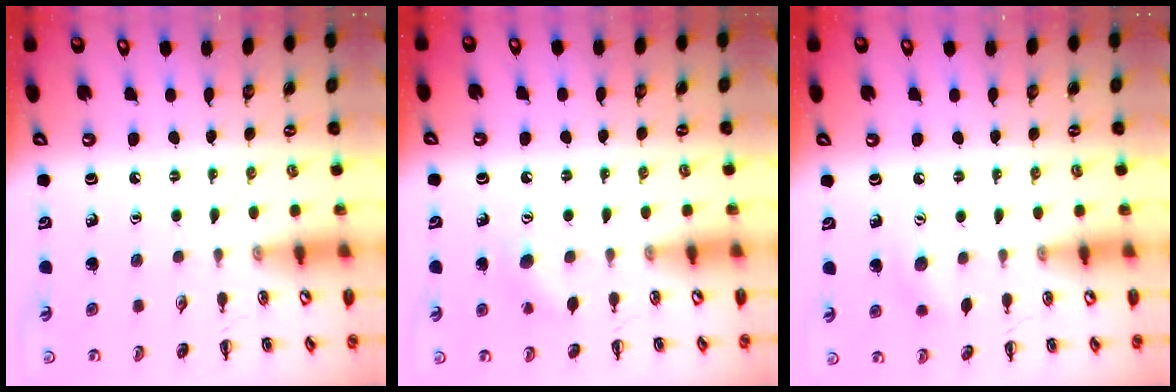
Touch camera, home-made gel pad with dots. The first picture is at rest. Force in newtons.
{"total": 5.6, "press": 5.4, "slide": 1.4}
{"total": 6.8, "press": 6.6, "slide": 1.7}